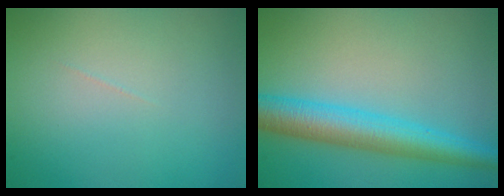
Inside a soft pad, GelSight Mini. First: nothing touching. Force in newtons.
{"total": 5.9, "press": 5.9, "slide": 0.1}